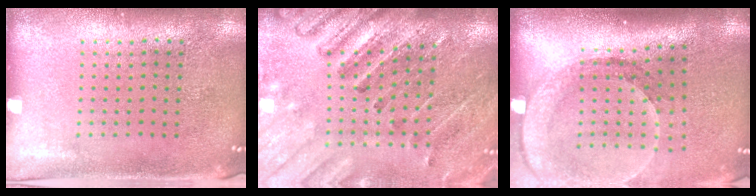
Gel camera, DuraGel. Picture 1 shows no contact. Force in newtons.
{"total": 2.6, "press": 2.6, "slide": 0.2}
{"total": 2.8, "press": 2.1, "slide": 1.8}